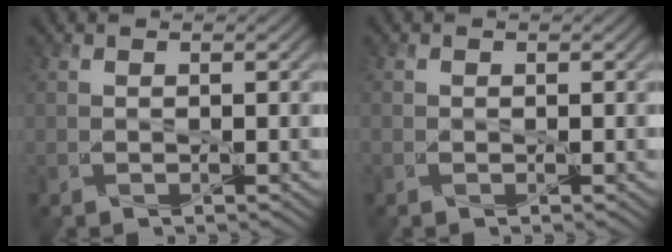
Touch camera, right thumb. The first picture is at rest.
{"total": 0.0}